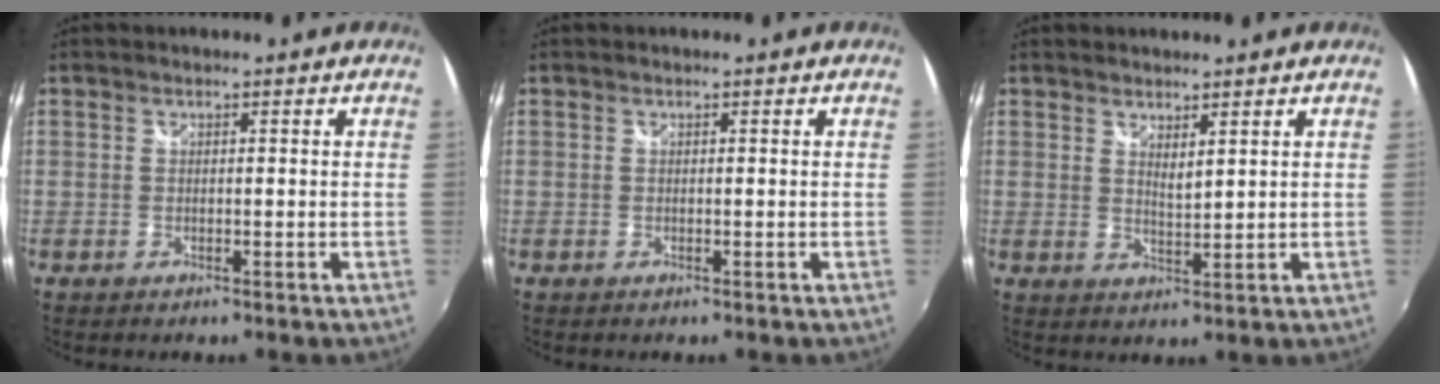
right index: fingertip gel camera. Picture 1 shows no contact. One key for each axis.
{"total": 0.0}
{"total": 2.7, "fx": 2.0, "fy": 0.7, "fz": 1.7, "tx": -0.029, "ty": -0.005, "tz": 0.033}